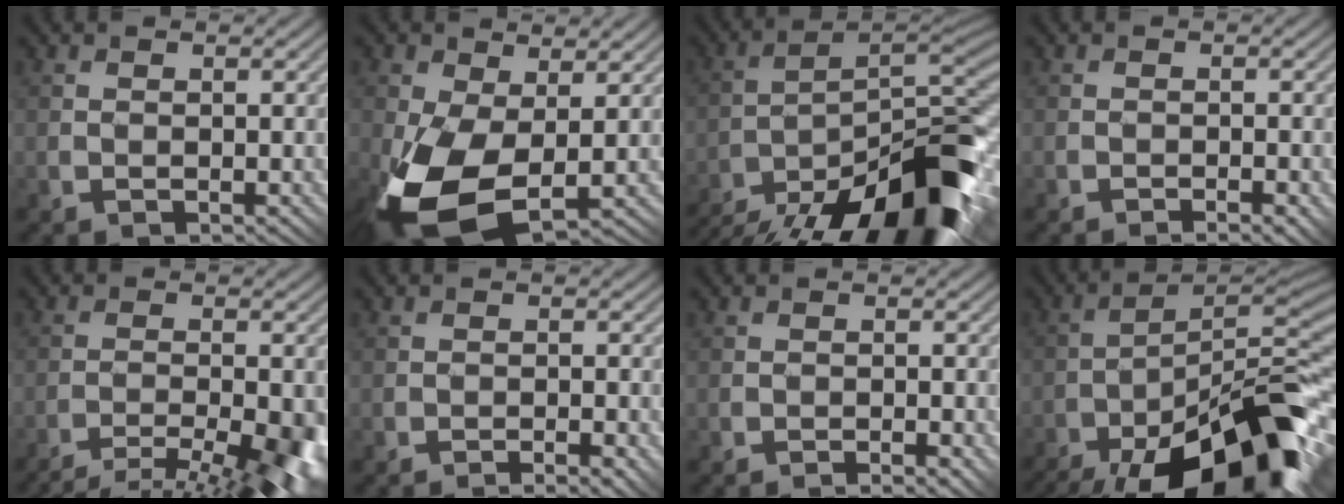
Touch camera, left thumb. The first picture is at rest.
{"total": 10.9, "force": [-2.2, 5.9, 9.0], "torque": [-0.218, -0.026, -0.036]}
{"total": 17.8, "force": [-13.1, 4.5, 11.2], "torque": [-0.148, -0.008, -0.216]}
{"total": 2.2, "force": [-1.7, 0.7, 1.2], "torque": [-0.011, 0.005, -0.022]}
{"total": 8.6, "force": [-6.4, 1.0, 5.6], "torque": [-0.090, -0.003, -0.094]}
{"total": 2.6, "force": [-2.0, 0.8, 1.5], "torque": [-0.018, 0.005, -0.025]}
{"total": 1.9, "force": [-1.5, 0.6, 1.0], "torque": [-0.008, 0.004, -0.020]}
{"total": 19.4, "force": [-13.2, 5.8, 12.9], "torque": [-0.168, -0.009, -0.211]}